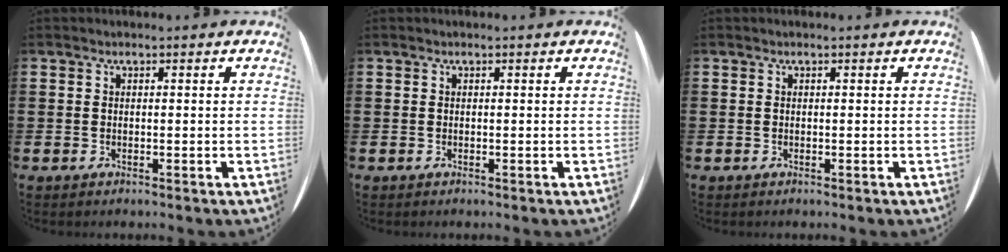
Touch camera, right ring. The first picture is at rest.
{"total": 0.0}
{"total": 0.0}